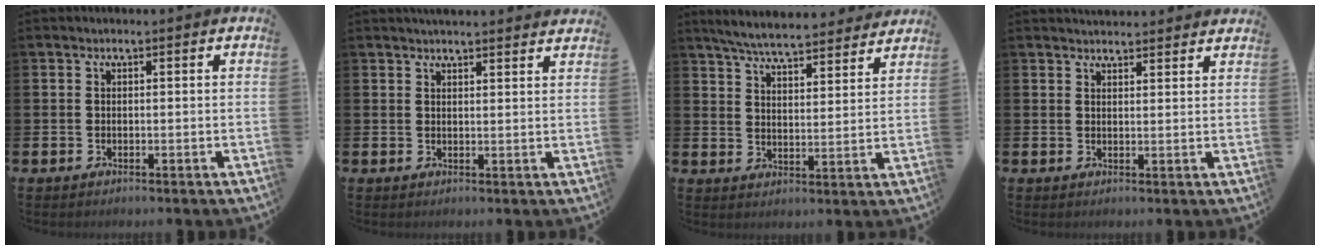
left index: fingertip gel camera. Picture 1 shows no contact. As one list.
[{"total": 2.7, "force": [2.7, 0.1, 0.1], "torque": [-0.005, -0.011, 0.049]}, {"total": 6.5, "force": [6.3, 0.6, 1.6], "torque": [-0.049, -0.038, 0.110]}, {"total": 2.7, "force": [2.7, 0.4, 0.0], "torque": [-0.003, -0.012, 0.049]}]